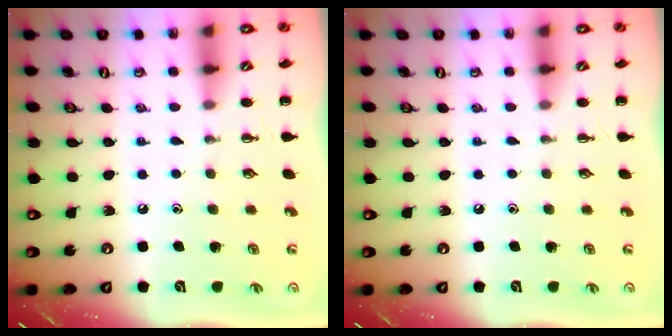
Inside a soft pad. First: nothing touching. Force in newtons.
{"total": 0.0}